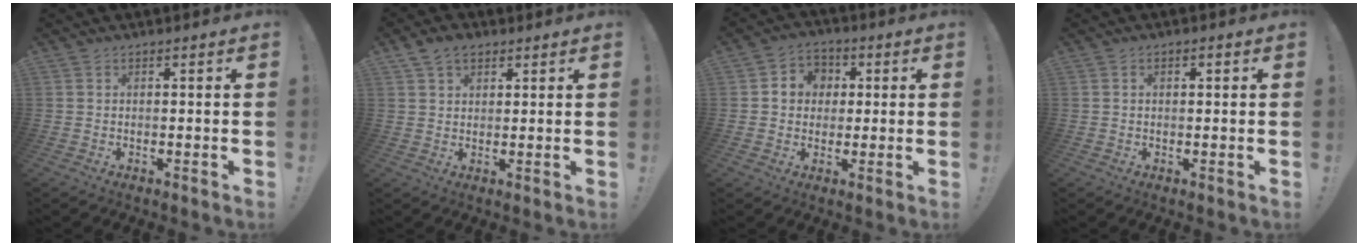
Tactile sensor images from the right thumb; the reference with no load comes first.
{"total": 5.8, "force": [3.3, 3.8, 2.8], "torque": [-0.051, -0.005, 0.065]}
{"total": 7.4, "force": [0.4, 7.0, 2.4], "torque": [-0.038, 0.011, 0.013]}
{"total": 1.1, "force": [0.1, 0.8, 0.7], "torque": [-0.006, 0.003, -0.001]}